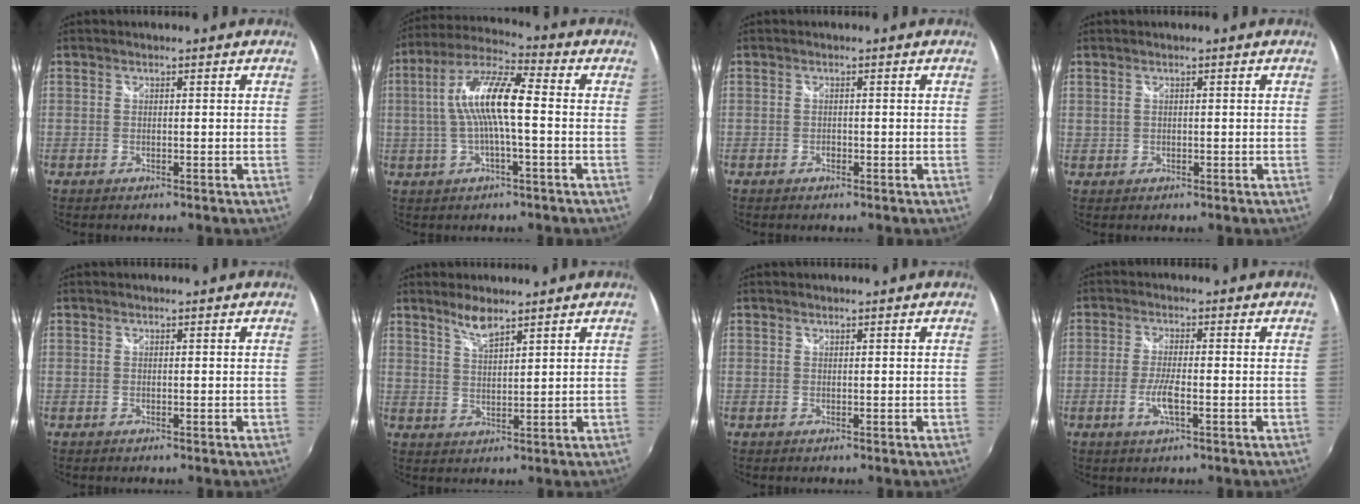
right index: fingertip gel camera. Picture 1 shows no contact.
{"total": 11.8, "force": [0.0, 2.3, 11.5], "torque": [-0.225, 0.017, -0.003]}
{"total": 0.7, "force": [-0.4, 0.5, 0.2], "torque": [-0.005, -0.003, -0.007]}
{"total": 0.8, "force": [0.3, 0.8, 0.2], "torque": [-0.003, 0.001, 0.006]}
{"total": 0.0}
{"total": 4.1, "force": [3.3, 0.6, 2.3], "torque": [-0.043, 0.002, 0.064]}
{"total": 0.0}
{"total": 4.5, "force": [-1.6, 0.7, 4.2], "torque": [-0.088, -0.007, -0.032]}